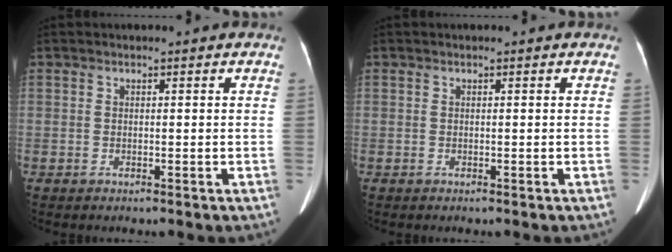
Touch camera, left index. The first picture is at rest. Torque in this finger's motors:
{"motor_torque": [0.00, 0.00, 0.00, 0.00]}